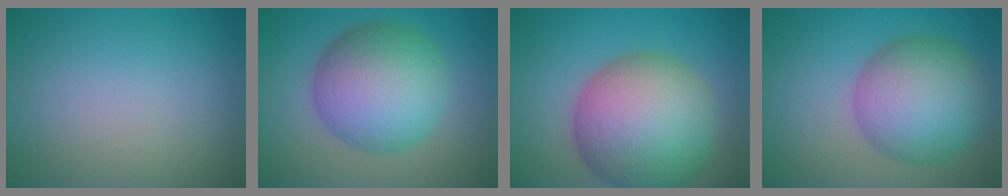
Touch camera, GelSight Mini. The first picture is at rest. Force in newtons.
{"total": 10.1, "press": 10.1, "slide": 0.3}
{"total": 13.5, "press": 13.5, "slide": 0.4}
{"total": 9.2, "press": 9.2, "slide": 0.2}